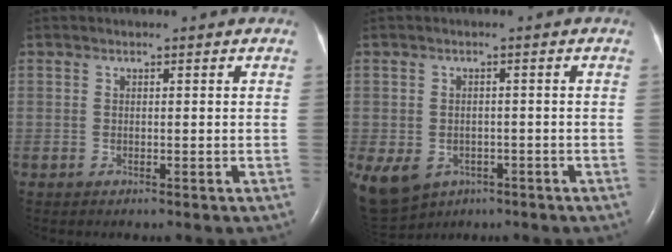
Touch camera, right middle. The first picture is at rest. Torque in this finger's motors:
{"motor_torque": [1.72, -0.42, 1.05, 0.21]}